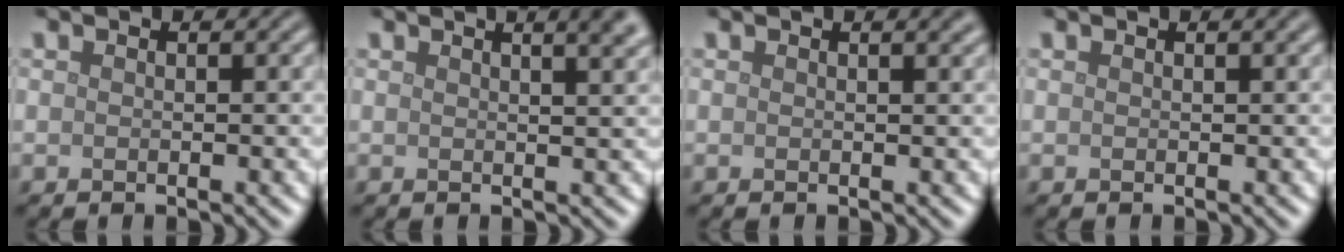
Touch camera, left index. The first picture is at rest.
{"total": 5.6, "force": [3.0, 2.5, 4.0], "torque": [-0.012, 0.042, 0.003]}
{"total": 1.2, "force": [0.7, 0.4, 0.8], "torque": [-0.005, 0.004, 0.010]}
{"total": 0.9, "force": [0.5, 0.2, 0.7], "torque": [-0.006, 0.006, 0.007]}